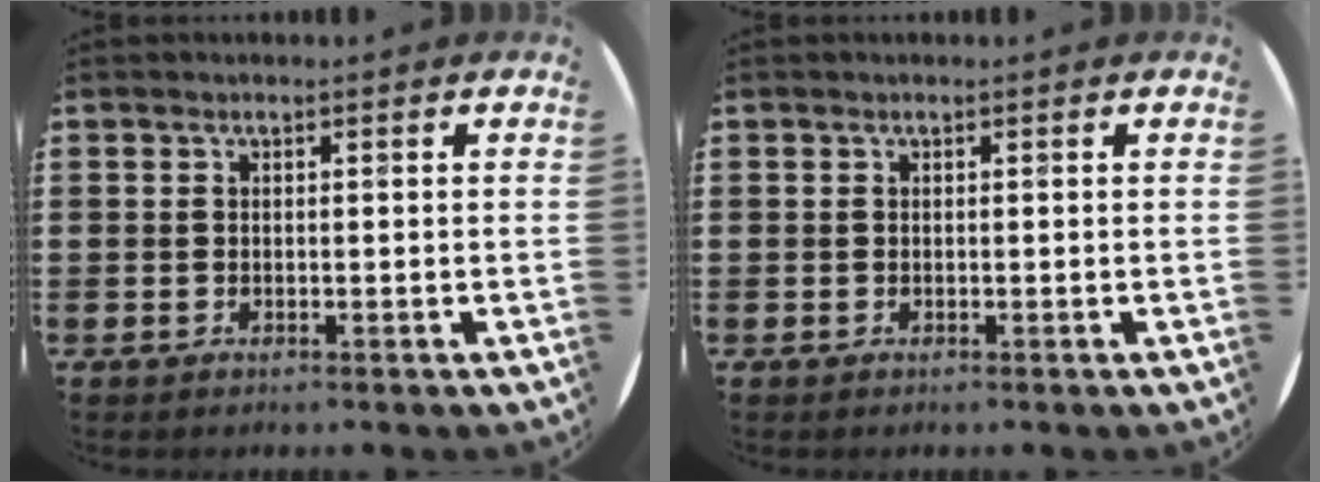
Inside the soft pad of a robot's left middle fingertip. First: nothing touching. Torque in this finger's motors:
{"motor_torque": [-0.07, 0.06, 0.00, -0.01]}